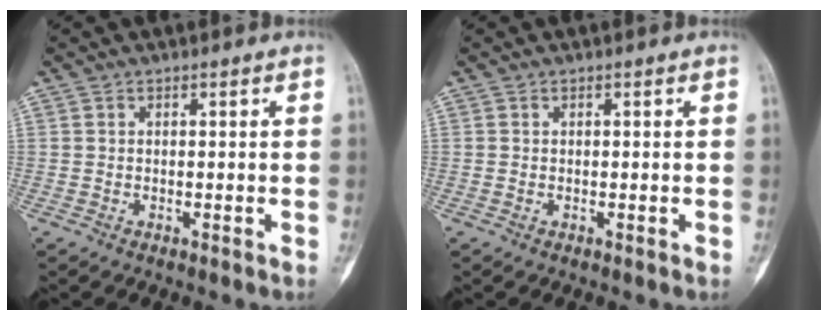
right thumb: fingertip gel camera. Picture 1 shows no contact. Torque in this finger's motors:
{"motor_torque": [-0.18, -0.02, 0.03, -0.07, -0.02]}